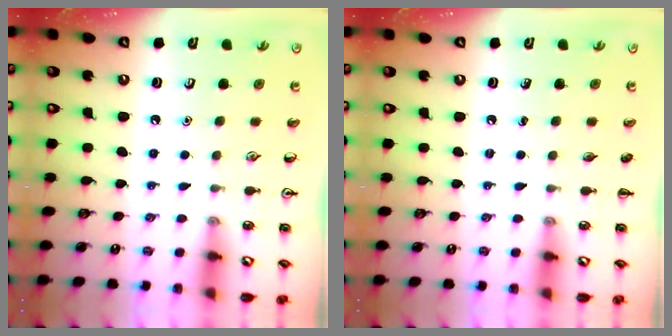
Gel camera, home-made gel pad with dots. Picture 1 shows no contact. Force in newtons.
{"total": 0.0}